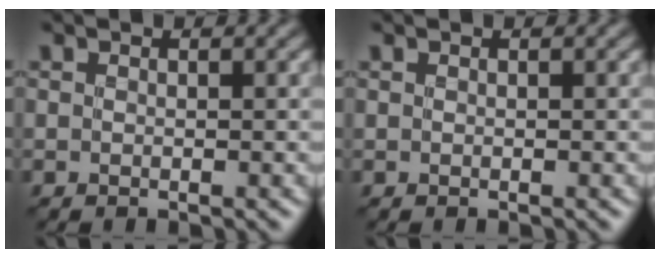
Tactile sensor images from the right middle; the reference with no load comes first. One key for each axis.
{"total": 0.0}